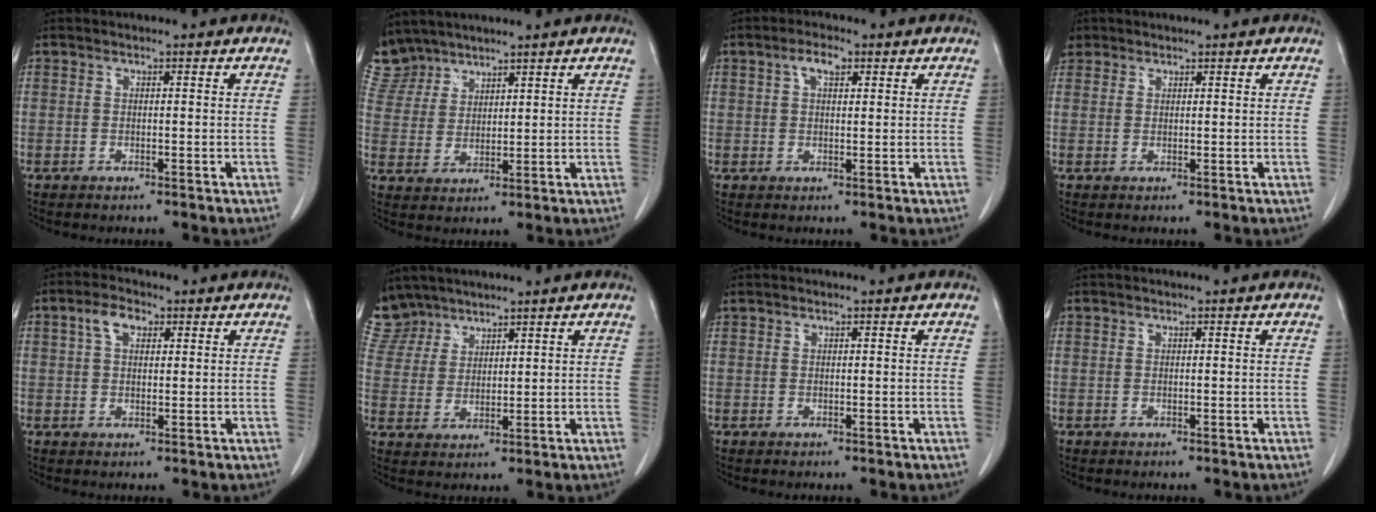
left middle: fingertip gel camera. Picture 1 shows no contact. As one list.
[{"total": 7.7, "force": [7.0, 3.1, 0.1], "torque": [-0.009, 0.006, 0.153]}, {"total": 3.2, "force": [1.5, 1.4, 2.5], "torque": [-0.049, 0.011, 0.028]}, {"total": 3.0, "force": [1.9, 2.3, 0.3], "torque": [-0.006, 0.013, 0.037]}, {"total": 3.9, "force": [1.7, 2.3, 2.6], "torque": [-0.055, 0.015, 0.033]}, {"total": 8.9, "force": [7.7, 4.5, 0.5], "torque": [-0.021, 0.008, 0.164]}, {"total": 0.0}, {"total": 0.0}]